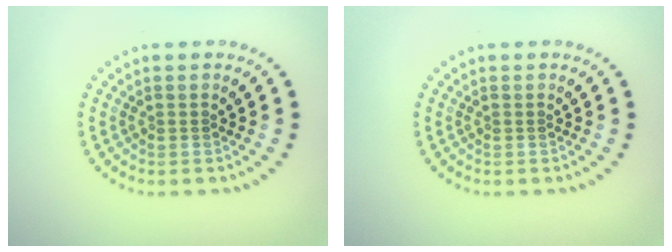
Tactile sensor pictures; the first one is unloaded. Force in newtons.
{"total": 0.0}